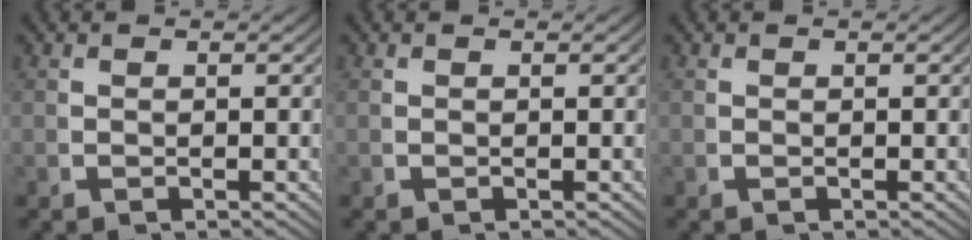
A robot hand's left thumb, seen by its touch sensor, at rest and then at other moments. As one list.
[{"total": 0.0}, {"total": 0.0}]